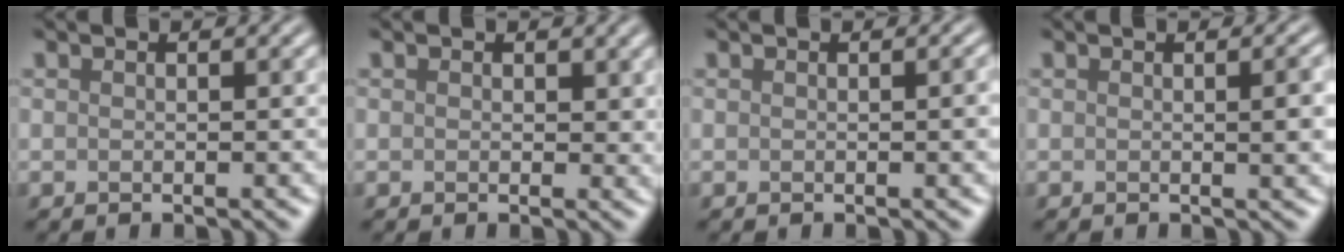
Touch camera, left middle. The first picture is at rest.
{"total": 1.0, "force": [0.4, 0.7, 0.6], "torque": [-0.003, -0.002, 0.003]}
{"total": 1.5, "force": [0.0, 0.4, 1.4], "torque": [-0.015, 0.003, -0.001]}
{"total": 2.6, "force": [0.1, 0.6, 2.5], "torque": [-0.026, 0.003, -0.001]}